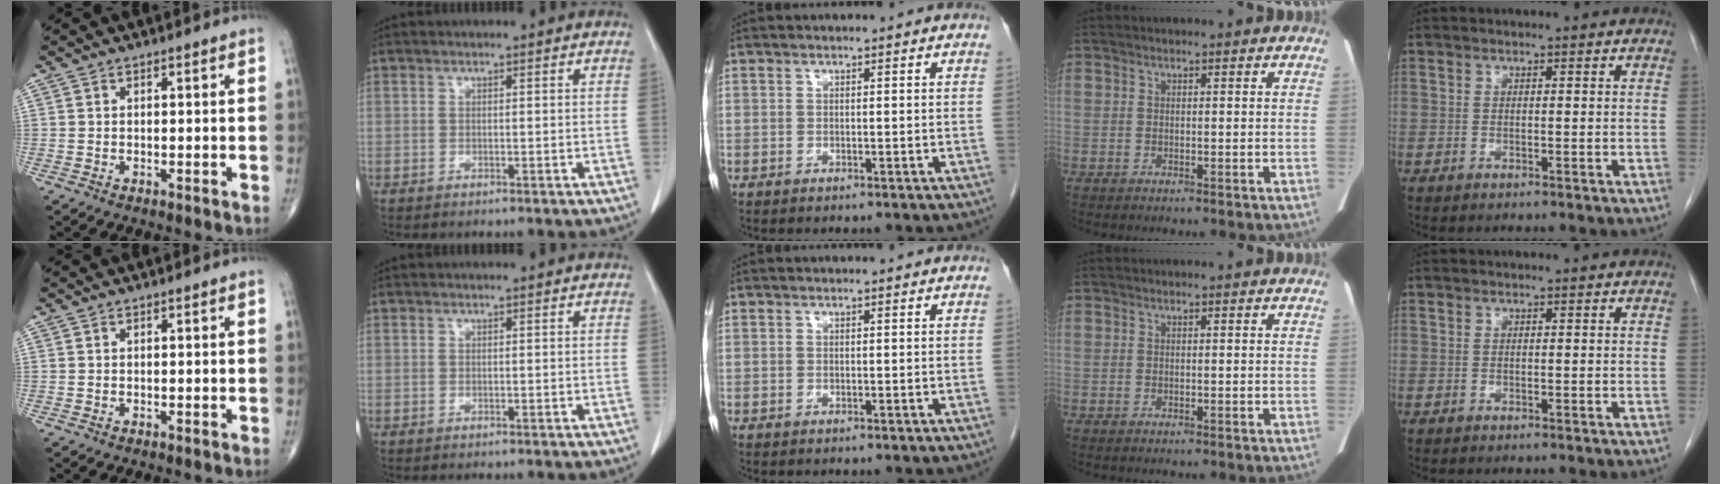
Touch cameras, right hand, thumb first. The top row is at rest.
{}